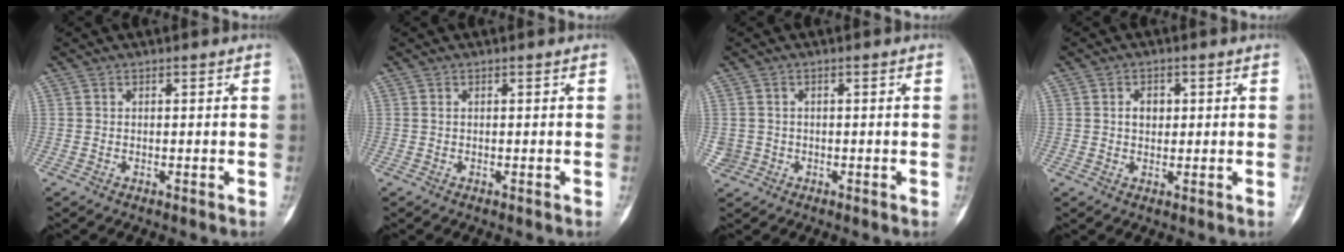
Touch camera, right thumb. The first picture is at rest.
{"total": 0.0}
{"total": 2.3, "force": [-0.5, 2.2, 0.0], "torque": [0.012, 0.007, -0.010]}
{"total": 2.9, "force": [0.5, 2.2, 1.8], "torque": [-0.012, 0.002, 0.006]}